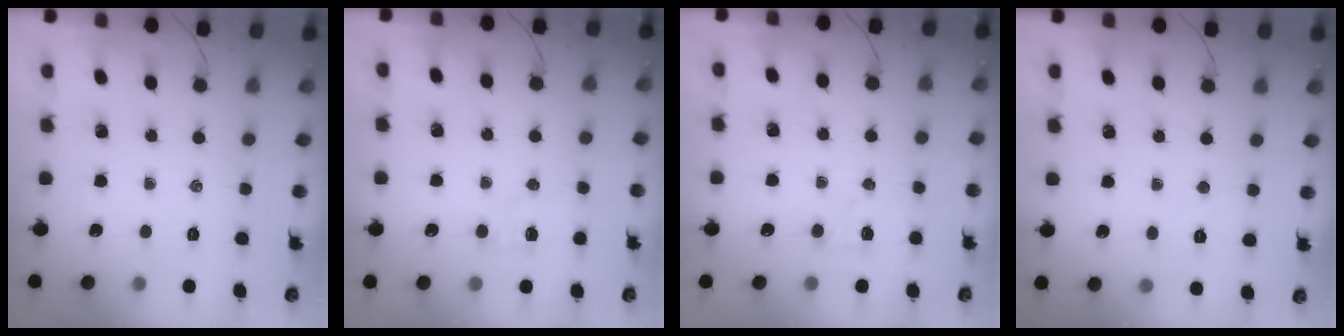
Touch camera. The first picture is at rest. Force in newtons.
{"total": 4.2, "press": 4.0, "slide": 1.3}
{"total": 2.1, "press": 2.0, "slide": 0.7}
{"total": 3.2, "press": 3.1, "slide": 0.7}